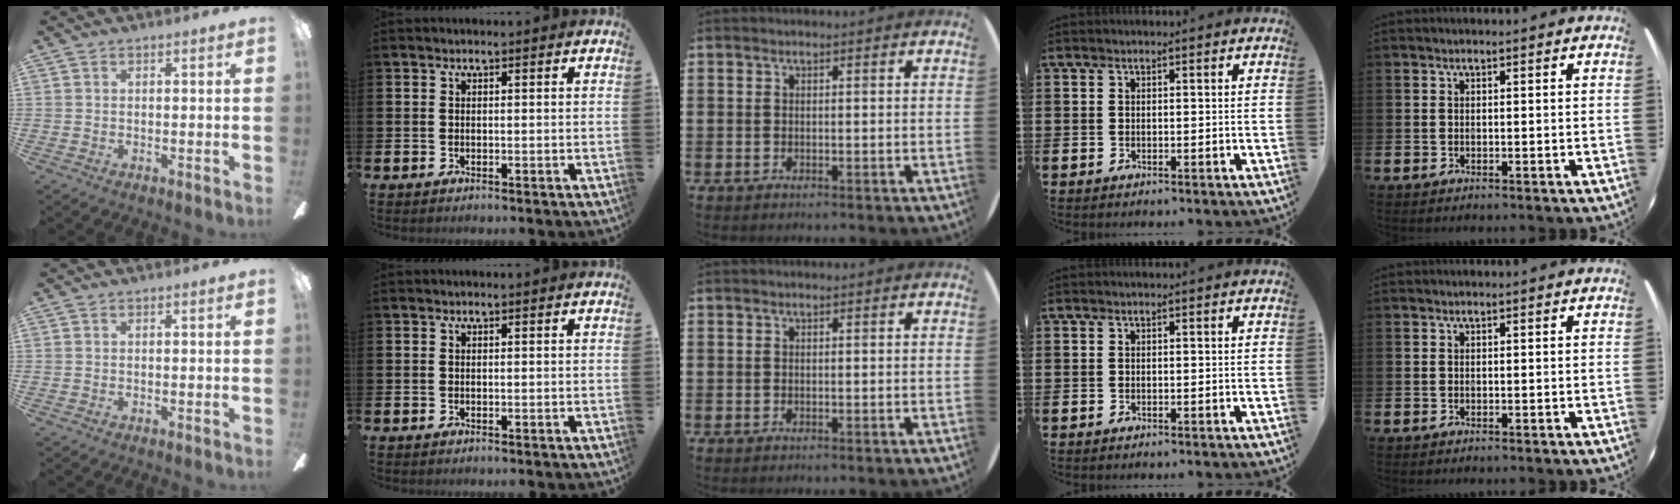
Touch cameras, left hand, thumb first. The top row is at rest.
{}